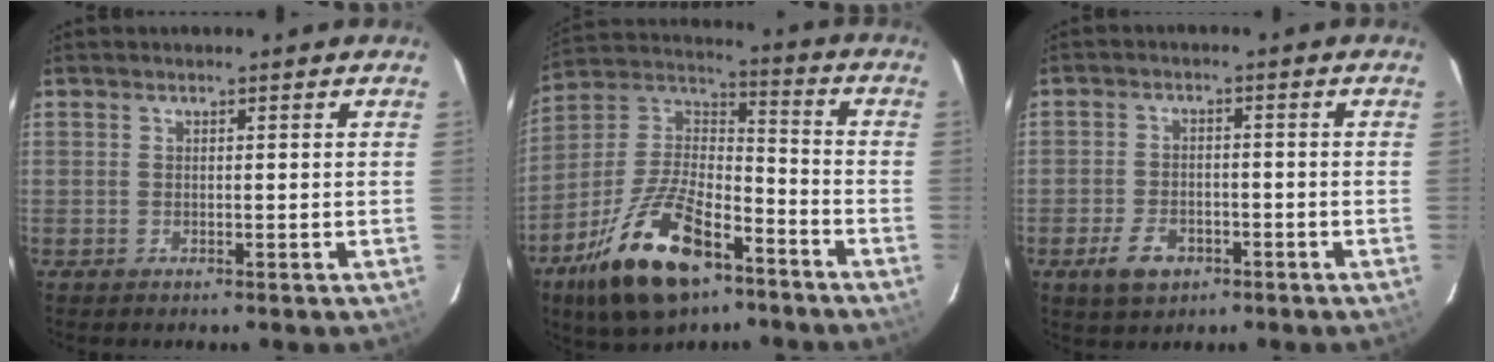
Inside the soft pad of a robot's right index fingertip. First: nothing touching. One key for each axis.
{"total": 21.1, "fx": -12.0, "fy": 9.5, "fz": 14.5, "tx": -0.294, "ty": -0.006, "tz": -0.207}
{"total": 6.1, "fx": -3.5, "fy": 3.6, "fz": 3.4, "tx": -0.084, "ty": -0.001, "tz": -0.059}